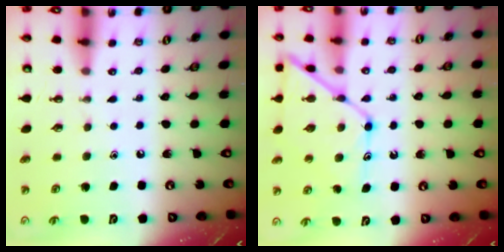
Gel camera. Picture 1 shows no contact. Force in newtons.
{"total": 13.6, "press": 13.6, "slide": 1.1}